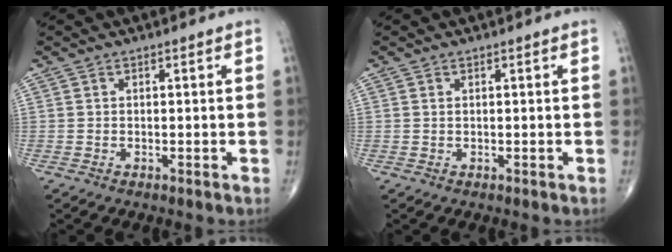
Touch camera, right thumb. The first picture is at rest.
{"total": 0.0}